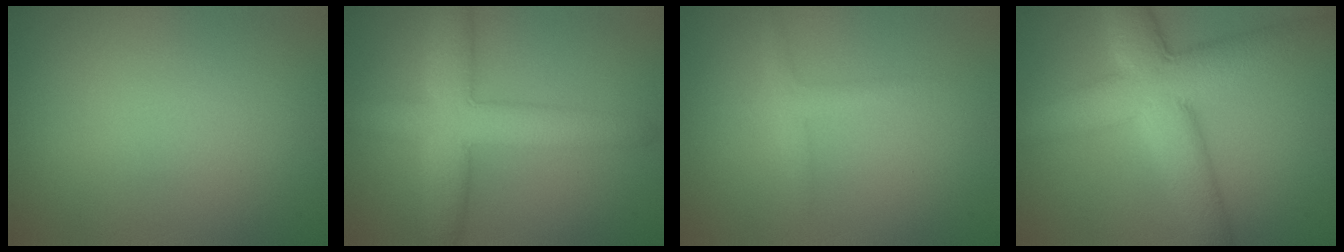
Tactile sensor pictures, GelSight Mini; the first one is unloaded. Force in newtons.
{"total": 6.6, "press": 6.6, "slide": 0.3}
{"total": 1.7, "press": 1.7, "slide": 0.1}
{"total": 9.2, "press": 9.2, "slide": 0.5}